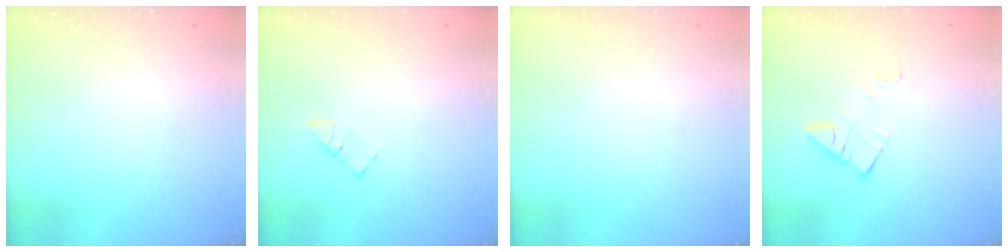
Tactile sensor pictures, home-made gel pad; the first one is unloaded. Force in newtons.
{"total": 3.7, "press": 3.7, "slide": 0.2}
{"total": 1.8, "press": 1.7, "slide": 0.1}
{"total": 7.5, "press": 7.5, "slide": 0.6}